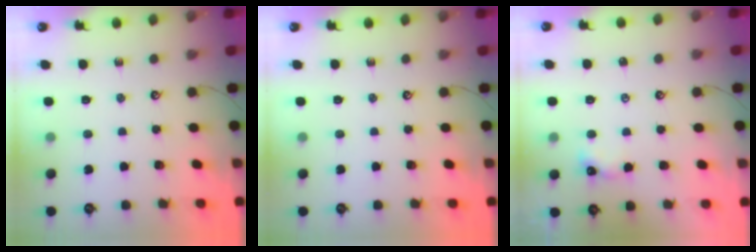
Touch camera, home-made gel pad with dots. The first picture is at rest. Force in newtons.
{"total": 0.0}
{"total": 1.2, "press": 1.2, "slide": 0.4}